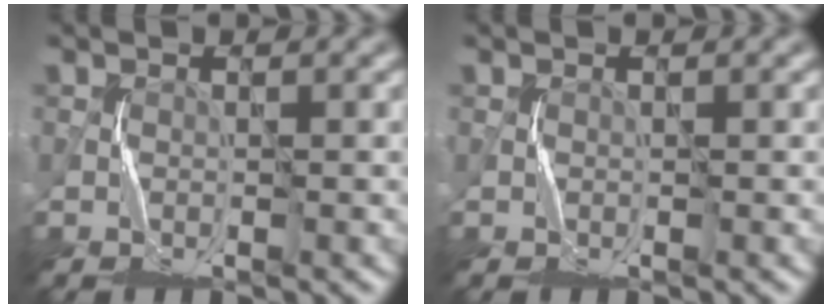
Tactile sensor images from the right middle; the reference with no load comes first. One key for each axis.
{"total": 0.0}